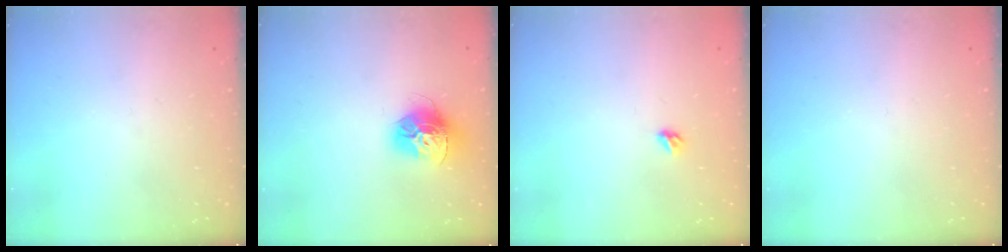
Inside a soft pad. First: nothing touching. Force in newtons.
{"total": 13.9, "press": 13.8, "slide": 1.4}
{"total": 3.5, "press": 3.4, "slide": 0.7}
{"total": 0.0}